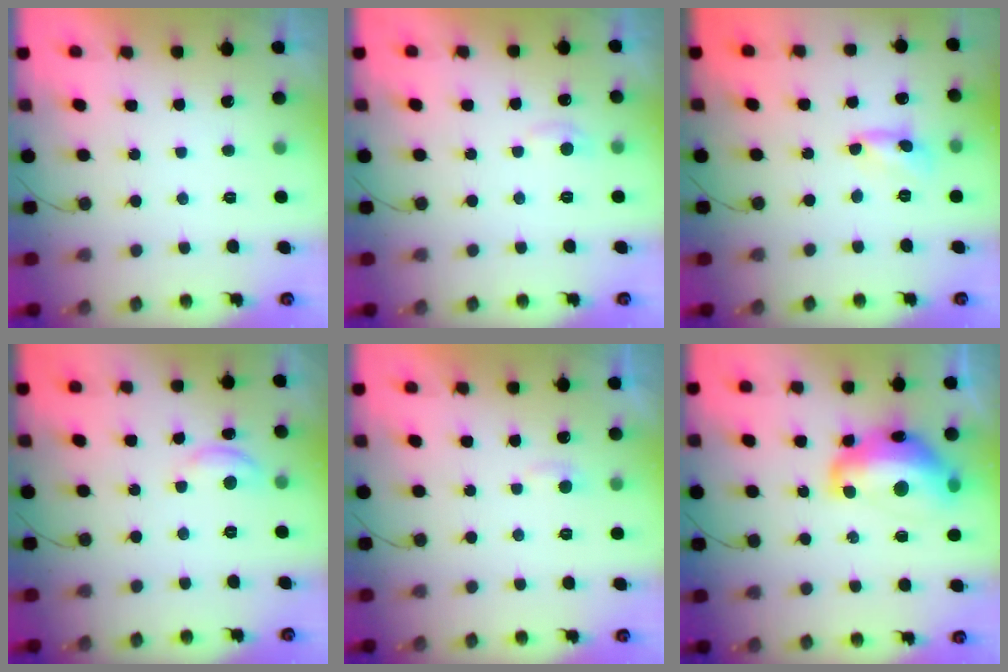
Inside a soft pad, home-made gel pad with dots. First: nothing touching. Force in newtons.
{"total": 5.8, "press": 5.7, "slide": 0.7}
{"total": 2.7, "press": 2.7, "slide": 0.1}
{"total": 5.2, "press": 5.2, "slide": 0.5}
{"total": 2.7, "press": 2.7, "slide": 0.2}
{"total": 16.2, "press": 16.2, "slide": 1.1}